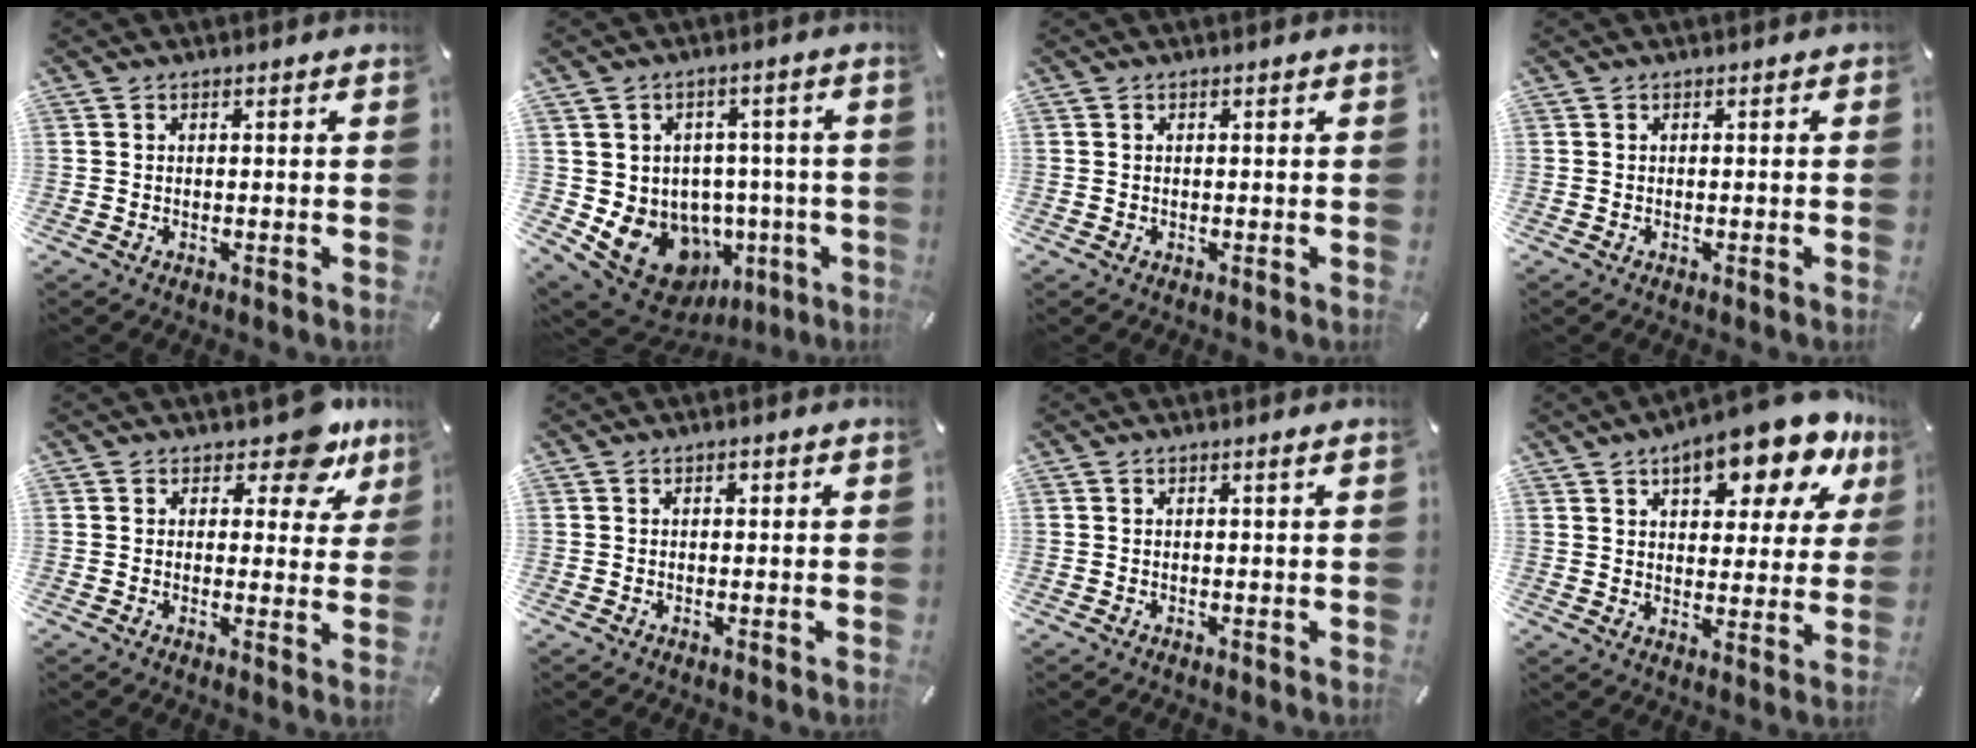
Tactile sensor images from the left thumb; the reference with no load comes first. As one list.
[{"total": 13.6, "force": [-4.6, 11.0, 6.4], "torque": [-0.099, 0.006, -0.068]}, {"total": 0.0}, {"total": 0.0}, {"total": 9.4, "force": [6.2, 4.6, 5.4], "torque": [-0.050, -0.041, 0.101]}, {"total": 0.7, "force": [0.2, 0.6, 0.4], "torque": [-0.008, 0.002, 0.004]}, {"total": 0.7, "force": [0.3, 0.0, 0.7], "torque": [-0.011, 0.001, 0.005]}, {"total": 16.6, "force": [10.6, 6.9, 10.7], "torque": [-0.148, -0.058, 0.172]}]